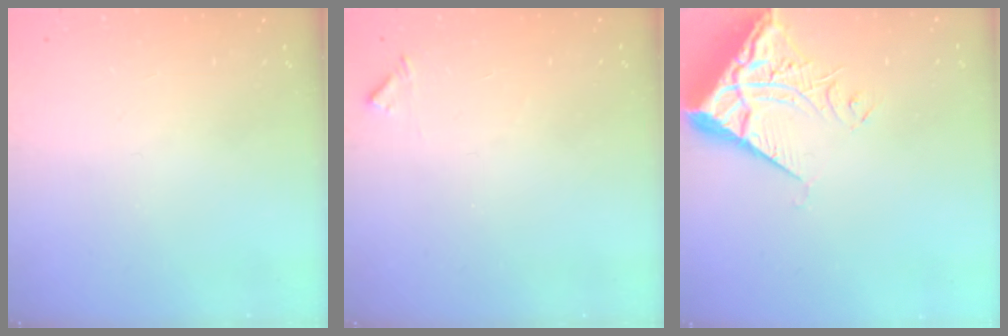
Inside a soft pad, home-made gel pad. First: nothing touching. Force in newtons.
{"total": 5.7, "press": 5.7, "slide": 0.4}
{"total": 7.5, "press": 7.4, "slide": 1.0}